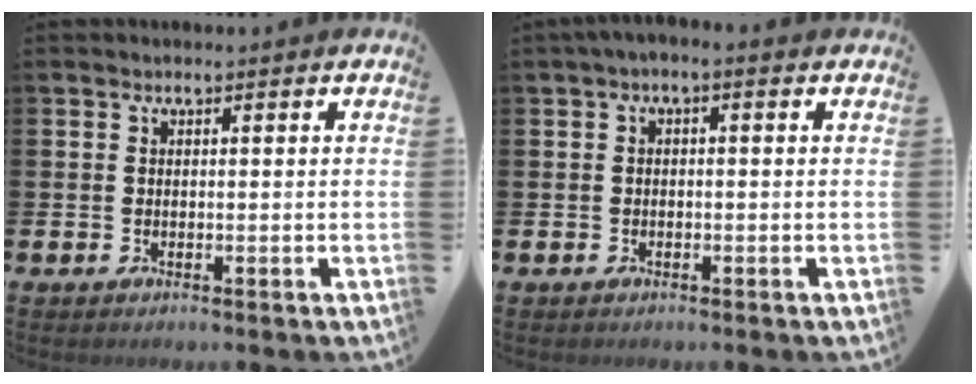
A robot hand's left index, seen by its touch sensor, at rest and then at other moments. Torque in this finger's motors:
{"motor_torque": [1.06, -1.08, 0.20, 0.19]}